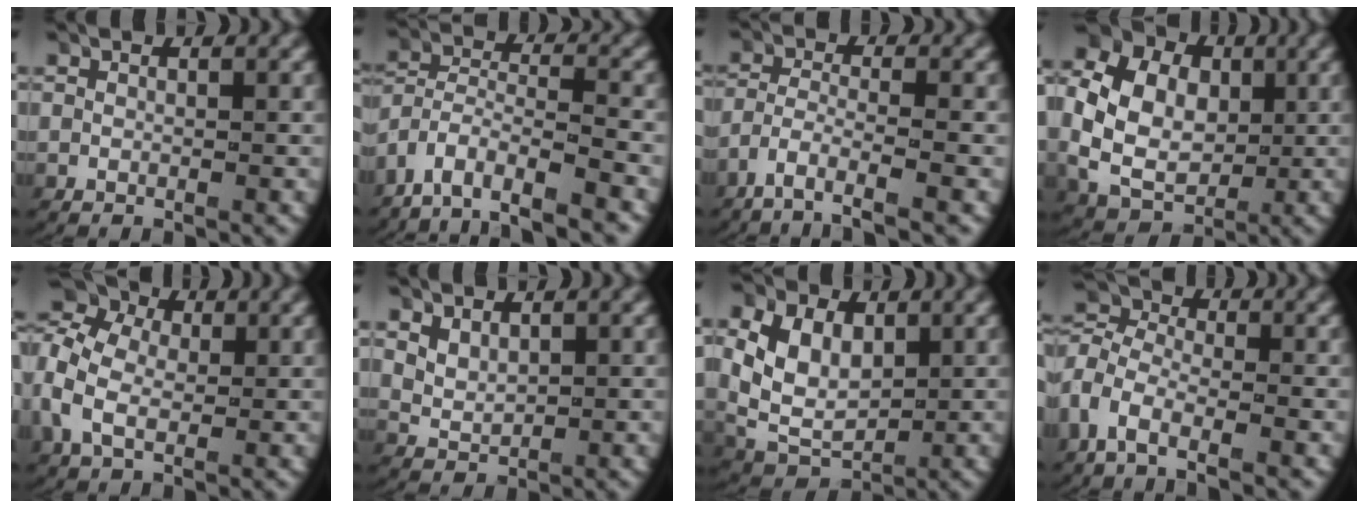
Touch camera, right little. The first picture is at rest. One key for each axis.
{"total": 8.0, "fx": -5.0, "fy": 5.0, "fz": 3.7, "tx": -0.098, "ty": -0.041, "tz": -0.081}
{"total": 5.3, "fx": -4.3, "fy": 0.9, "fz": 2.9, "tx": -0.058, "ty": -0.024, "tz": -0.061}
{"total": 15.9, "fx": 2.9, "fy": 13.3, "fz": 8.1, "tx": -0.182, "ty": -0.003, "tz": 0.032}
{"total": 8.3, "fx": 2.8, "fy": 6.3, "fz": 4.5, "tx": -0.094, "ty": 0.010, "tz": 0.032}
{"total": 1.9, "fx": 0.9, "fy": 1.3, "fz": 1.2, "tx": -0.037, "ty": -0.008, "tz": 0.028}
{"total": 7.4, "fx": 0.5, "fy": 5.7, "fz": 4.6, "tx": -0.120, "ty": -0.029, "tz": 0.025}
{"total": 6.1, "fx": -0.2, "fy": 5.1, "fz": 3.4, "tx": -0.091, "ty": -0.005, "tz": -0.017}